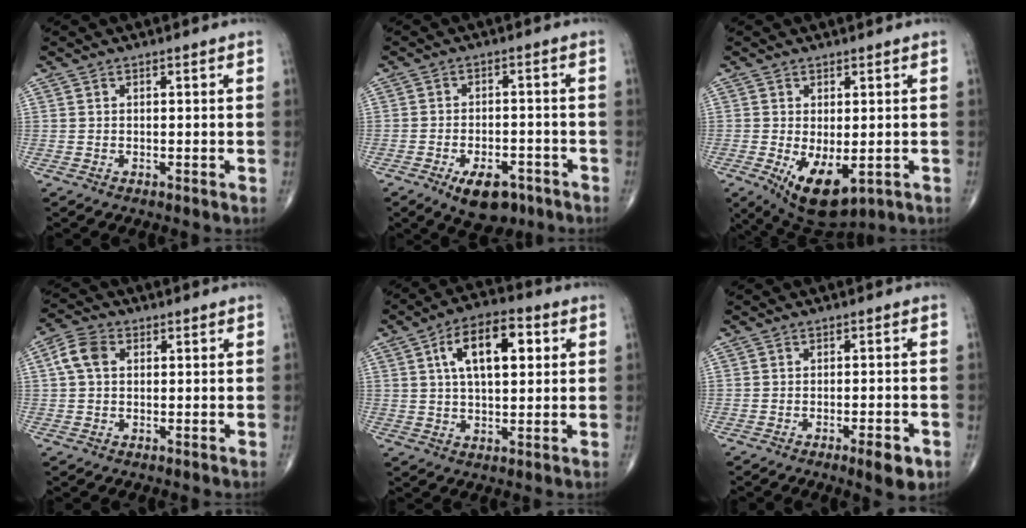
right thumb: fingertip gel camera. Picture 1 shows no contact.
{"total": 8.5, "force": [-4.9, 4.4, 5.4], "torque": [-0.071, 0.020, -0.070]}
{"total": 9.3, "force": [-2.5, 4.5, 7.8], "torque": [-0.118, -0.016, -0.023]}
{"total": 5.2, "force": [1.0, 3.7, 3.5], "torque": [-0.075, 0.015, 0.015]}
{"total": 12.7, "force": [3.6, 6.1, 10.5], "torque": [-0.152, 0.007, 0.053]}
{"total": 4.8, "force": [-2.4, 1.2, 3.9], "torque": [-0.051, 0.003, -0.030]}